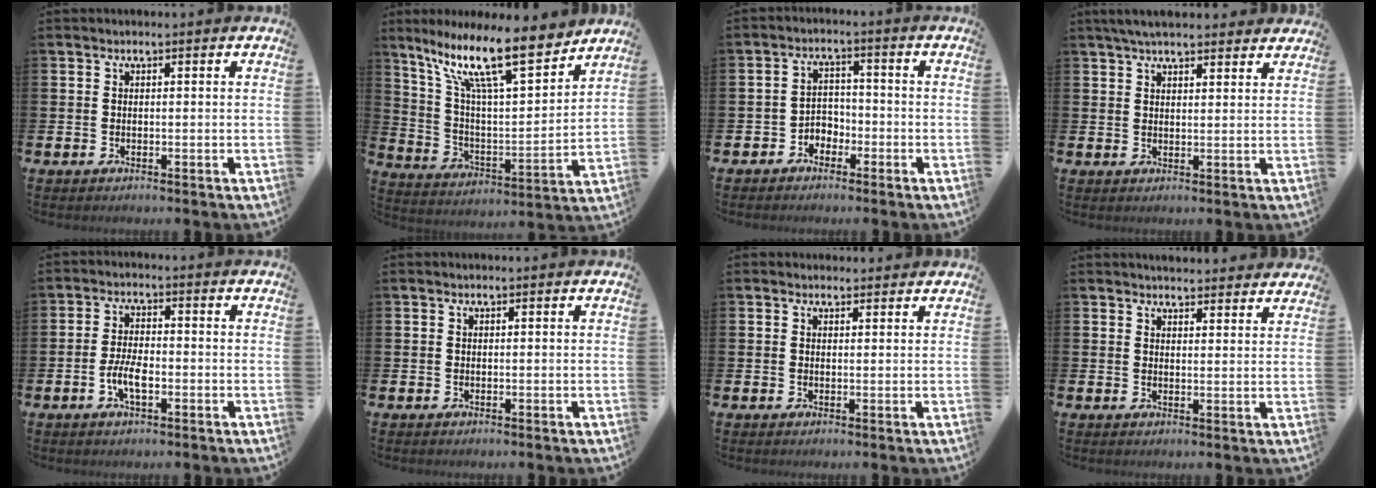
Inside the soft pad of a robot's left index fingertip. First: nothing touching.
{"total": 15.2, "force": [10.9, 3.5, 10.0], "torque": [-0.201, -0.052, 0.184]}
{"total": 2.8, "force": [-2.2, 1.8, 0.3], "torque": [-0.021, 0.005, -0.049]}
{"total": 4.3, "force": [4.0, 0.9, 1.5], "torque": [-0.031, -0.011, 0.073]}
{"total": 4.1, "force": [-1.3, 1.7, 3.5], "torque": [-0.075, 0.001, -0.027]}
{"total": 0.0}
{"total": 1.1, "force": [1.0, 0.4, 0.1], "torque": [0.008, 0.002, 0.016]}
{"total": 3.6, "force": [3.6, 0.5, -0.1], "torque": [0.005, -0.023, 0.064]}